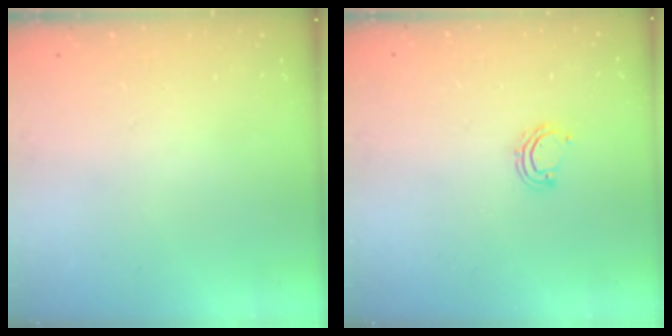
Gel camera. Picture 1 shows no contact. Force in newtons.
{"total": 4.5, "press": 4.4, "slide": 0.4}